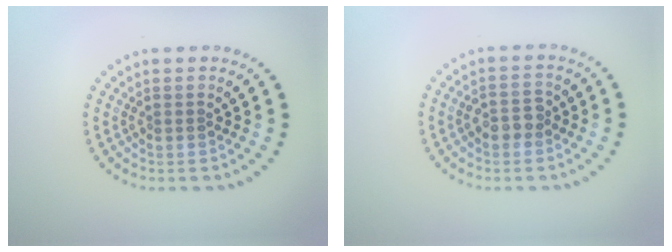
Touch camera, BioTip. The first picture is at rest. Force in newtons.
{"total": 2.1, "press": 2.1, "slide": 0.4}